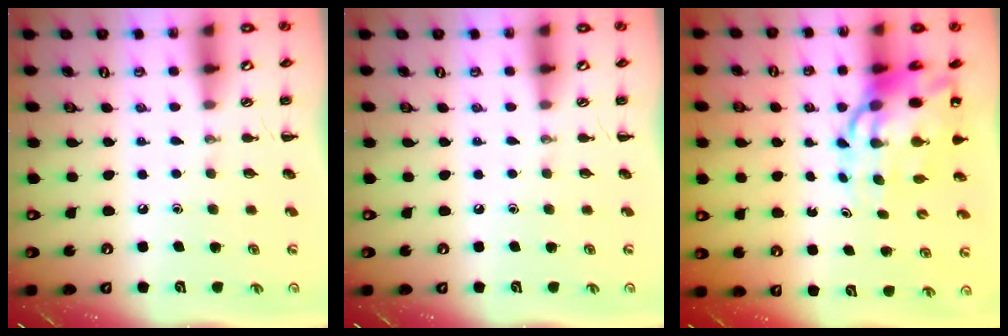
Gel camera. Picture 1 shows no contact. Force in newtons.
{"total": 0.0}
{"total": 13.6, "press": 13.0, "slide": 3.7}